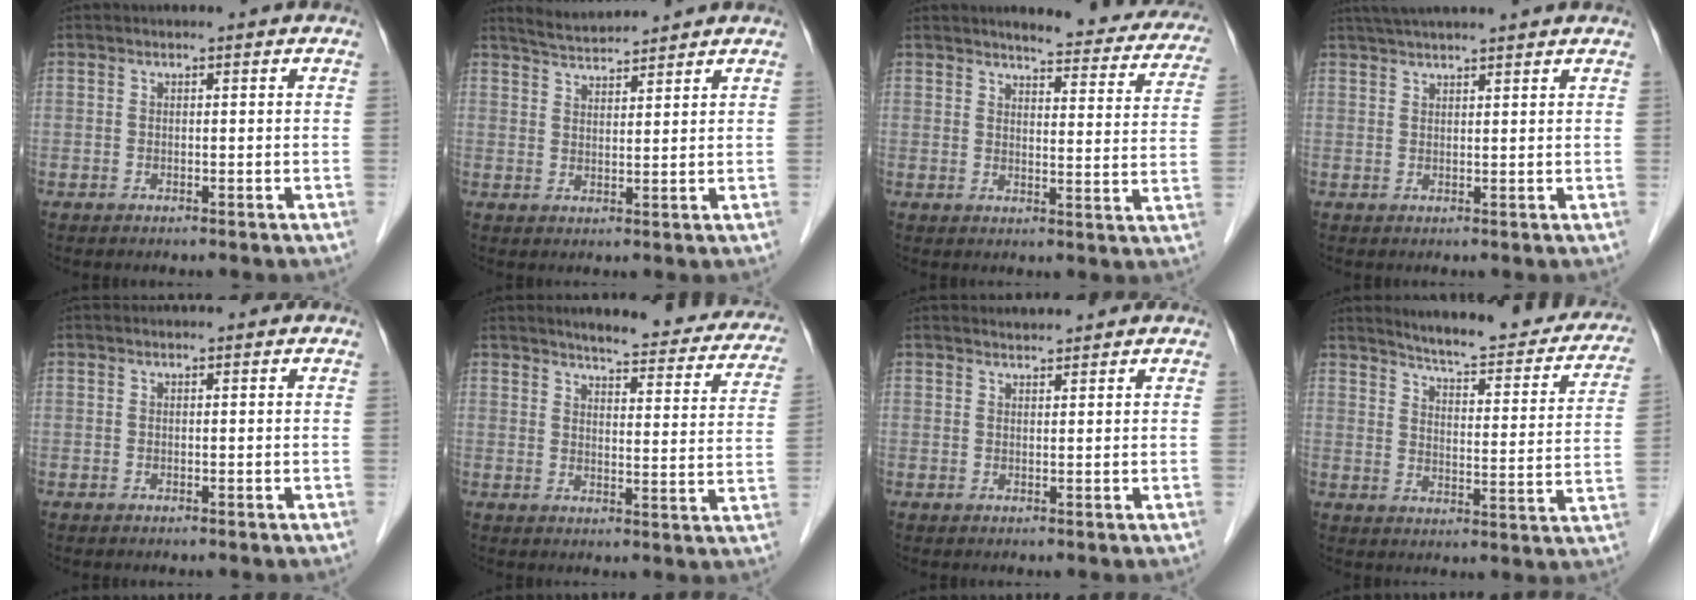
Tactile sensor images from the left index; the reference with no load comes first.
{"total": 4.6, "force": [4.6, -0.1, 0.5], "torque": [-0.016, 0.021, 0.086]}
{"total": 15.3, "force": [14.0, 3.0, 5.5], "torque": [-0.036, -0.036, 0.139]}
{"total": 10.2, "force": [8.9, 0.5, 4.9], "torque": [-0.079, 0.043, 0.123]}
{"total": 0.0}
{"total": 18.3, "force": [16.6, 3.4, 7.0], "torque": [-0.063, -0.039, 0.179]}
{"total": 1.5, "force": [1.5, -0.1, -0.2], "torque": [-0.006, 0.008, 0.030]}
{"total": 21.5, "force": [19.3, 3.8, 8.7], "torque": [-0.105, -0.045, 0.230]}